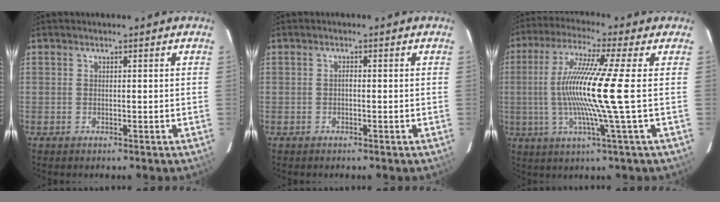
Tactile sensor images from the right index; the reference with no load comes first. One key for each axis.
{"total": 0.6, "fx": -0.3, "fy": 0.3, "fz": 0.4, "tx": -0.005, "ty": 0.005, "tz": -0.006}
{"total": 13.6, "fx": -0.8, "fy": -2.3, "fz": 13.4, "tx": -0.255, "ty": -0.007, "tz": -0.016}